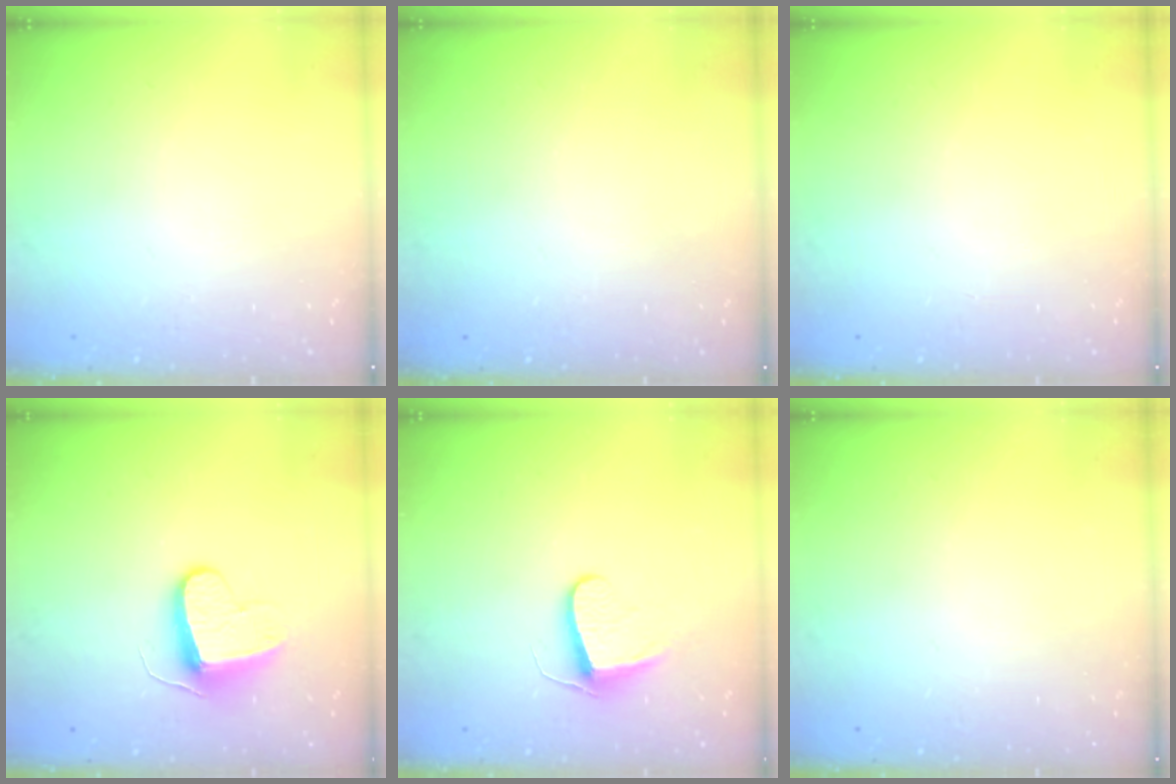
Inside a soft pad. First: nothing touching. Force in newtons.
{"total": 0.6, "press": 0.6, "slide": 0.2}
{"total": 0.0}
{"total": 8.5, "press": 8.5, "slide": 0.3}
{"total": 7.3, "press": 7.2, "slide": 0.6}
{"total": 0.0}